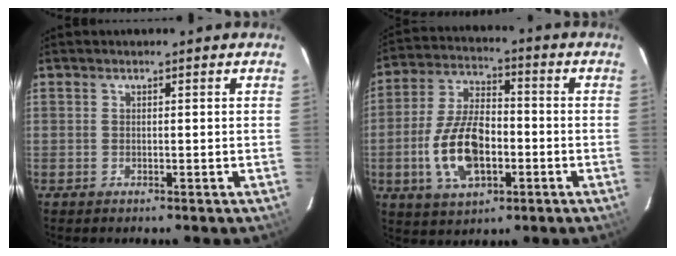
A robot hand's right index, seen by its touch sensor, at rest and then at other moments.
{"total": 14.3, "force": [-3.7, 7.6, 11.5], "torque": [-0.236, 0.008, -0.061]}